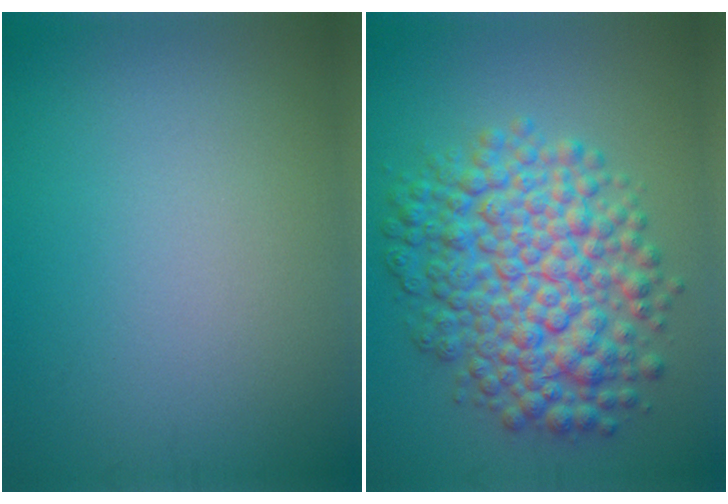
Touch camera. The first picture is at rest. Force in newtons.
{"total": 8.8, "press": 8.8, "slide": 0.1}